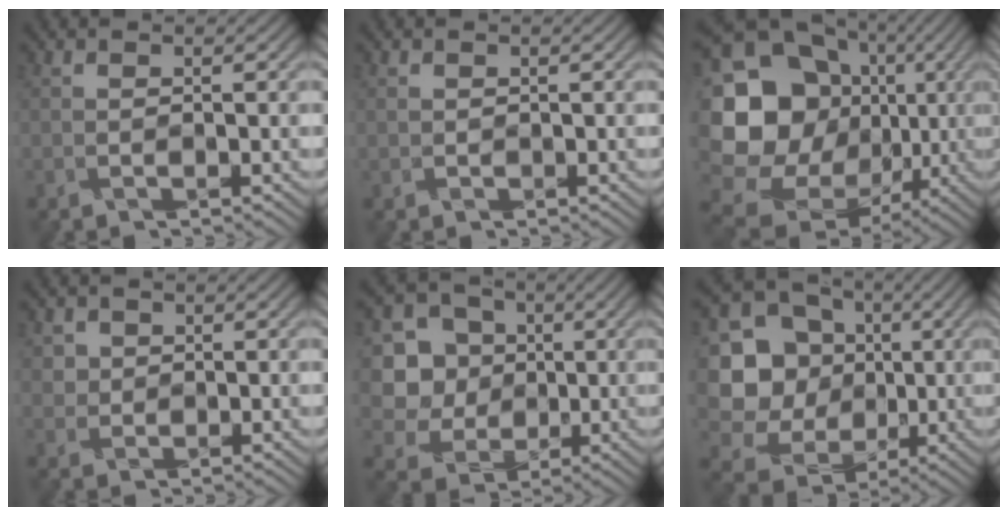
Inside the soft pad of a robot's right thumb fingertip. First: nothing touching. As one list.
[{"total": 0.7, "force": [0.2, 0.6, 0.2], "torque": [-0.003, -0.003, 0.007]}, {"total": 20.3, "force": [0.3, 18.0, 9.4], "torque": [-0.239, -0.019, 0.020]}, {"total": 1.8, "force": [0.9, 1.4, -0.5], "torque": [0.012, -0.007, 0.018]}, {"total": 7.1, "force": [0.8, 6.8, 1.8], "torque": [-0.056, -0.008, 0.003]}, {"total": 14.1, "force": [1.0, 13.3, 4.6], "torque": [-0.176, 0.003, 0.020]}]